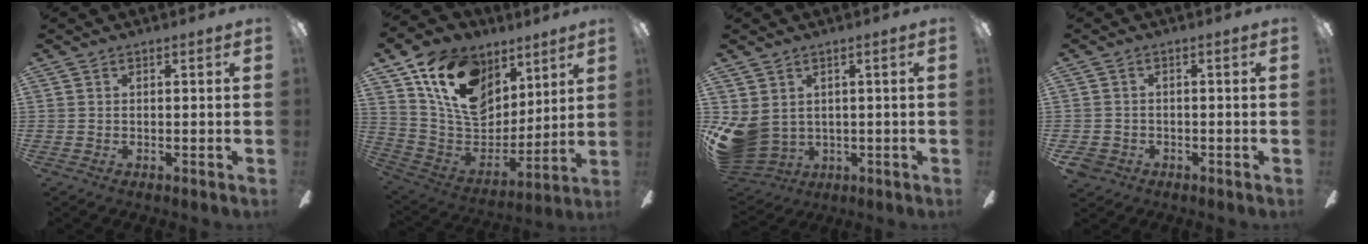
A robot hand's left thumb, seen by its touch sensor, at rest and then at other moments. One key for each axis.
{"total": 19.7, "fx": 9.5, "fy": 13.8, "fz": 10.4, "tx": -0.183, "ty": -0.031, "tz": 0.183}
{"total": 8.0, "fx": 0.3, "fy": 6.7, "fz": 4.4, "tx": -0.129, "ty": -0.010, "tz": 0.010}
{"total": 2.9, "fx": -1.6, "fy": 2.3, "fz": 0.8, "tx": -0.026, "ty": 0.004, "tz": -0.034}